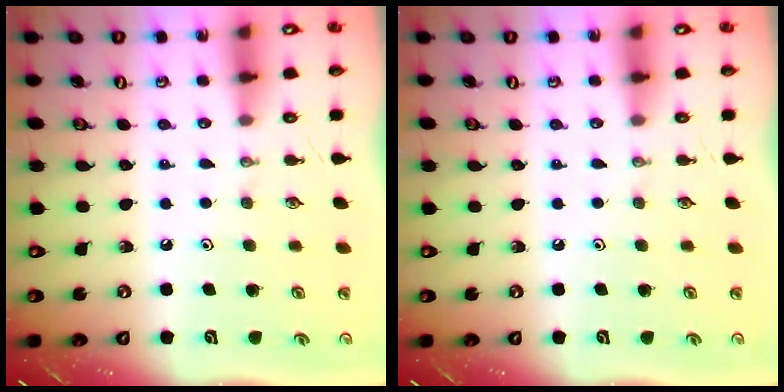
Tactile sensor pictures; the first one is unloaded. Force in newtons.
{"total": 0.0}